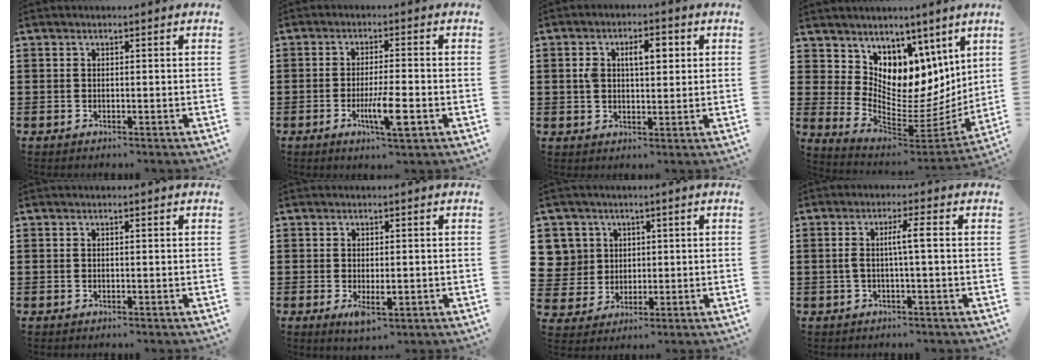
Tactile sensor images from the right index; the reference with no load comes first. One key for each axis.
{"total": 6.7, "fx": -2.4, "fy": 1.1, "fz": 6.2, "tx": -0.118, "ty": -0.013, "tz": -0.043}
{"total": 5.0, "fx": 1.2, "fy": 2.6, "fz": 4.1, "tx": -0.062, "ty": 0.005, "tz": 0.012}
{"total": 6.7, "fx": 4.9, "fy": 4.6, "fz": -0.5, "tx": -0.023, "ty": -0.092, "tz": 0.090}
{"total": 0.0}
{"total": 2.8, "fx": -0.4, "fy": 1.2, "fz": 2.5, "tx": -0.036, "ty": -0.001, "tz": -0.008}
{"total": 6.0, "fx": 1.6, "fy": 5.7, "fz": 0.4, "tx": -0.046, "ty": 0.014, "tz": 0.029}
{"total": 3.5, "fx": -0.1, "fy": 0.1, "fz": 3.5, "tx": -0.066, "ty": 0.001, "tz": -0.008}